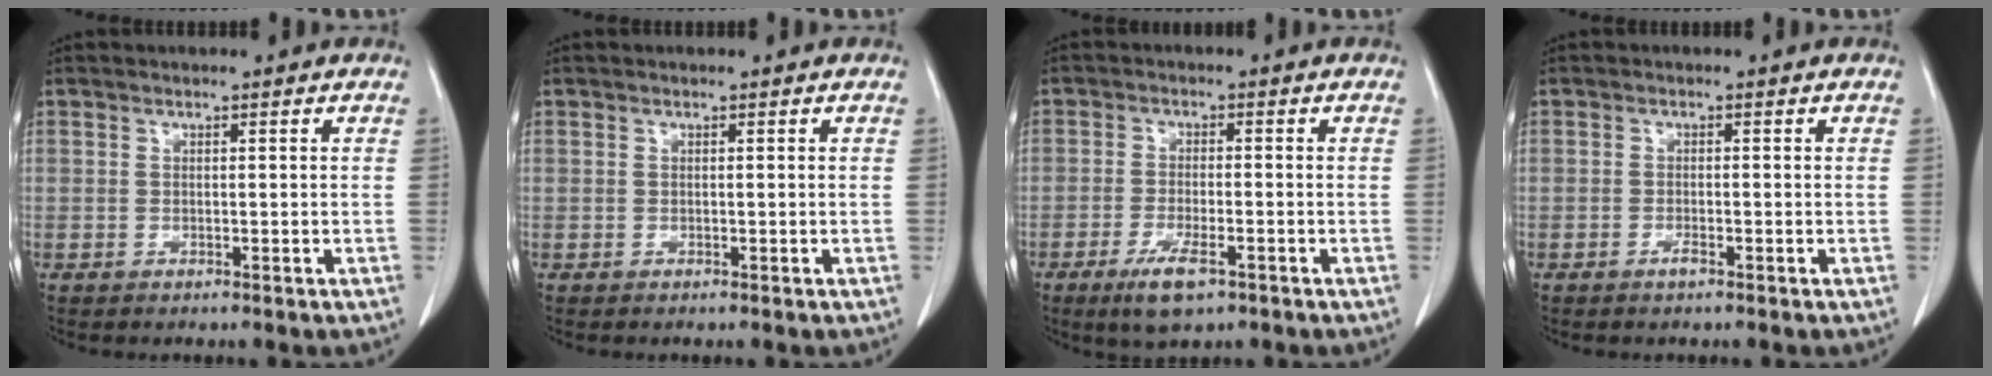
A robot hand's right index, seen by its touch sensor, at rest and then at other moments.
{"total": 0.0}
{"total": 5.8, "force": [-3.3, 1.4, 4.5], "torque": [-0.089, -0.011, -0.052]}
{"total": 1.0, "force": [-0.7, 0.0, 0.7], "torque": [-0.016, -0.001, -0.012]}